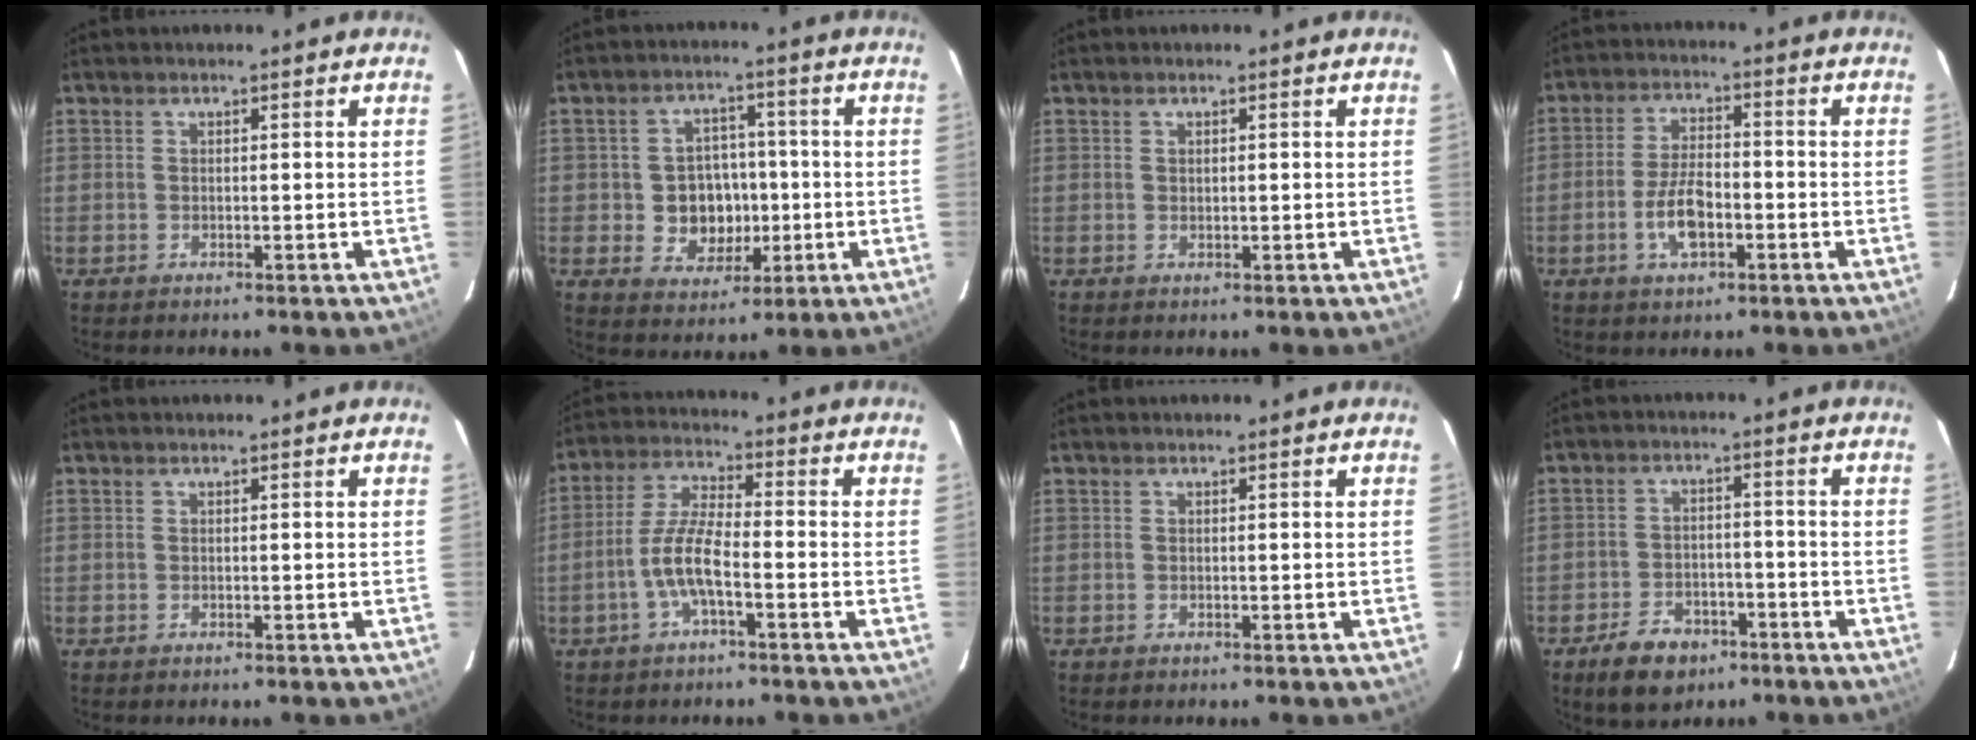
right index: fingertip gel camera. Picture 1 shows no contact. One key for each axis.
{"total": 8.8, "fx": -1.2, "fy": 7.8, "fz": 3.8, "tx": -0.086, "ty": 0.015, "tz": -0.005}
{"total": 0.6, "fx": 0.2, "fy": 0.4, "fz": 0.4, "tx": -0.006, "ty": 0.003, "tz": 0.006}
{"total": 7.5, "fx": -2.8, "fy": 3.4, "fz": 6.1, "tx": -0.125, "ty": 0.003, "tz": -0.049}
{"total": 0.0}
{"total": 7.4, "fx": -3.0, "fy": 1.7, "fz": 6.6, "tx": -0.141, "ty": 0.006, "tz": -0.059}
{"total": 0.0}
{"total": 9.0, "fx": -5.9, "fy": 5.4, "fz": 4.1, "tx": -0.104, "ty": 0.011, "tz": -0.085}